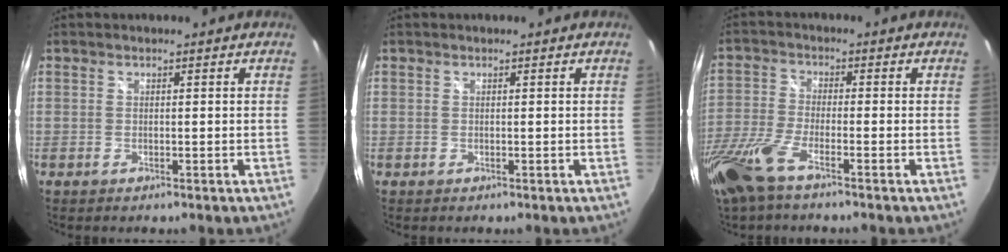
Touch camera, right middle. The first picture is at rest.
{"total": 0.0}
{"total": 10.1, "force": [-6.8, 2.4, 7.0], "torque": [-0.167, -0.031, -0.141]}